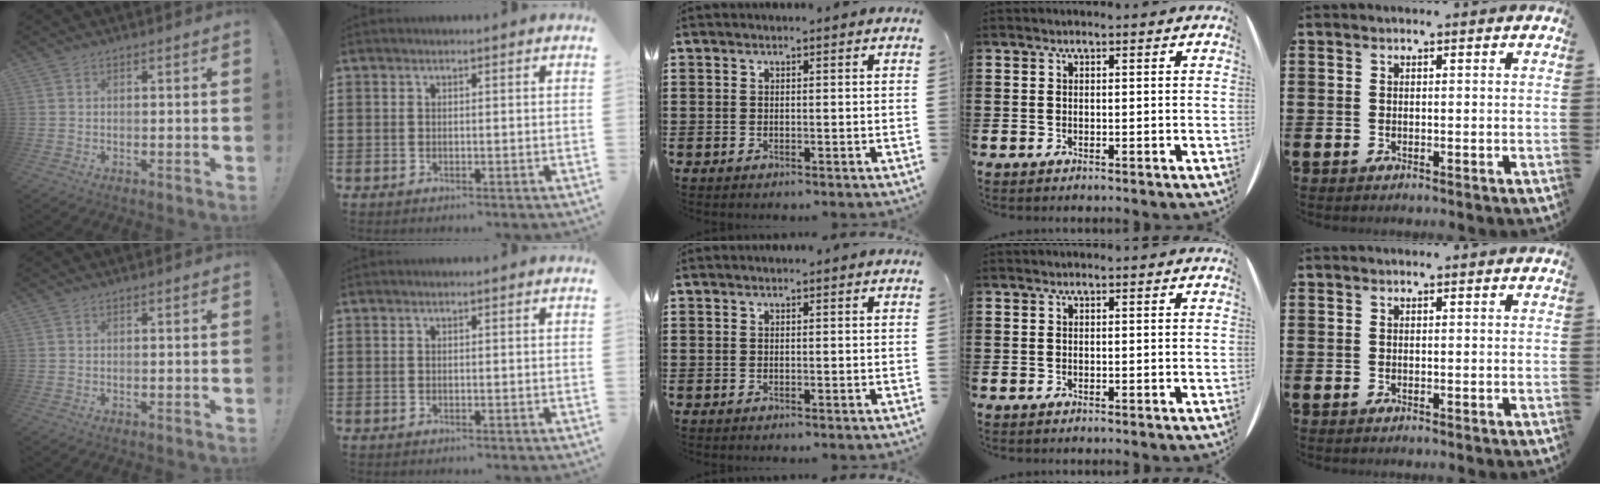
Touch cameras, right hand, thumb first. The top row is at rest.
{}